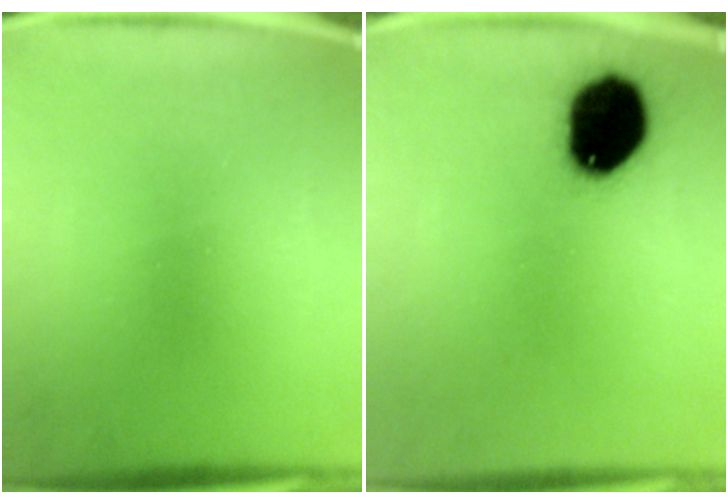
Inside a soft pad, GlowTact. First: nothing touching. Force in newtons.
{"total": 16.3}